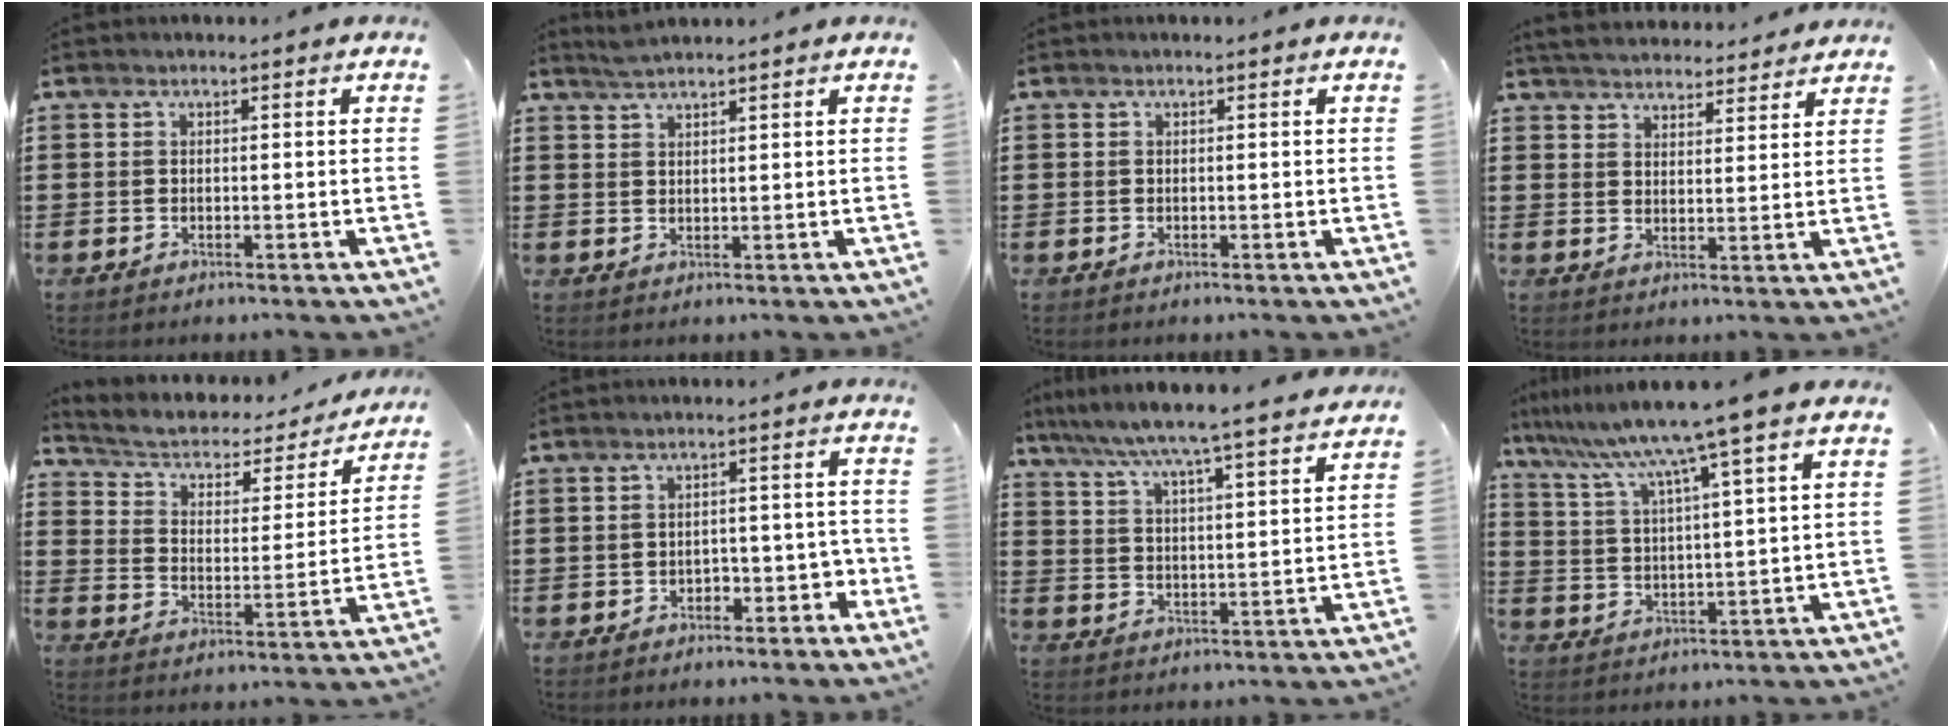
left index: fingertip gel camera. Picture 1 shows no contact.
{"total": 1.9, "force": [1.8, -0.2, 0.6], "torque": [-0.015, 0.001, 0.035]}
{"total": 0.0}
{"total": 4.2, "force": [4.2, 0.5, 0.5], "torque": [-0.025, -0.017, 0.076]}
{"total": 3.3, "force": [2.4, 1.8, 1.4], "torque": [-0.046, -0.021, 0.031]}
{"total": 3.2, "force": [-2.3, 1.6, 1.5], "torque": [-0.029, 0.009, -0.049]}
{"total": 5.7, "force": [5.2, -1.2, 2.0], "torque": [-0.063, -0.043, 0.081]}
{"total": 9.1, "force": [7.1, -1.5, 5.4], "torque": [-0.132, -0.043, 0.112]}